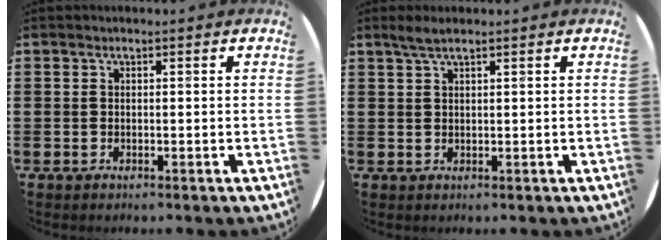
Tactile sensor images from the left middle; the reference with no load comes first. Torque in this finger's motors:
{"motor_torque": [0.47, -0.17, 0.04, 0.02]}